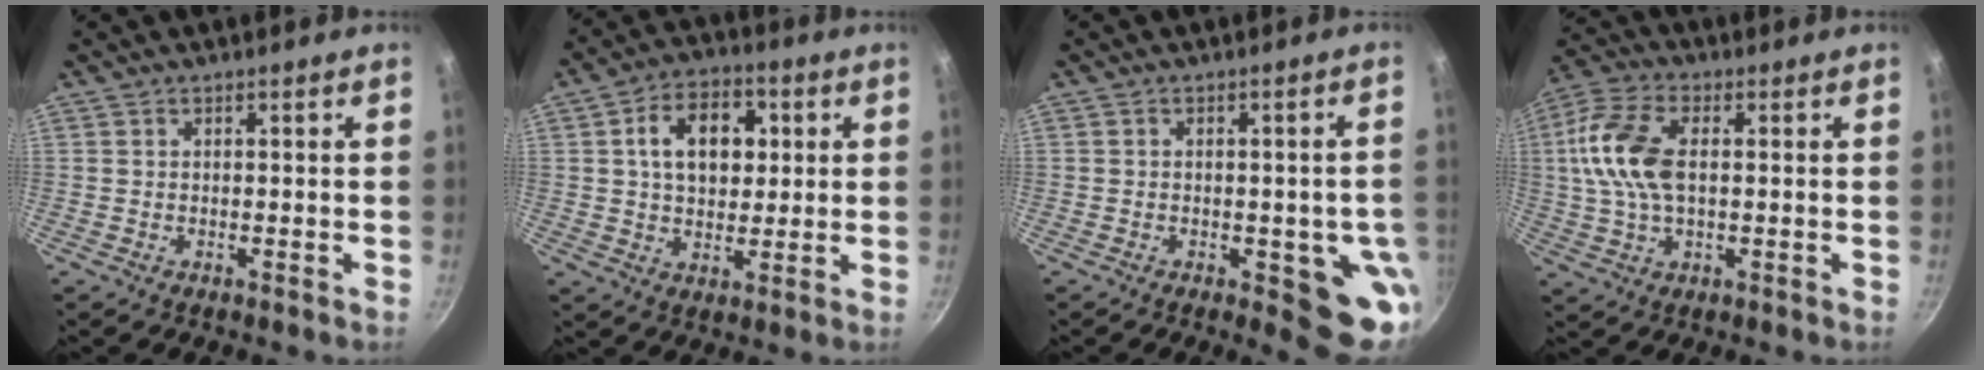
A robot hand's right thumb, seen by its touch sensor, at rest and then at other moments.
{"total": 12.0, "force": [2.6, 8.3, 8.4], "torque": [-0.101, 0.008, 0.033]}
{"total": 10.5, "force": [-2.6, 4.3, 9.3], "torque": [-0.063, 0.000, -0.030]}
{"total": 13.0, "force": [1.4, 7.3, 10.6], "torque": [-0.212, 0.018, 0.013]}